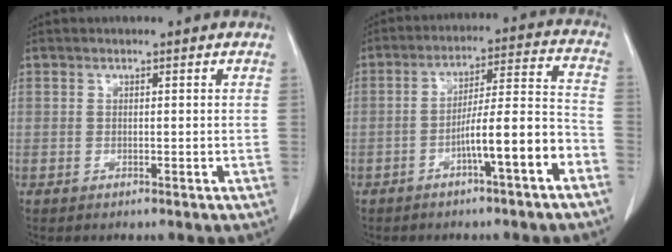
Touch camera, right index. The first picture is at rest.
{"total": 10.4, "force": [-4.9, 0.4, 9.2], "torque": [-0.145, 0.026, -0.076]}